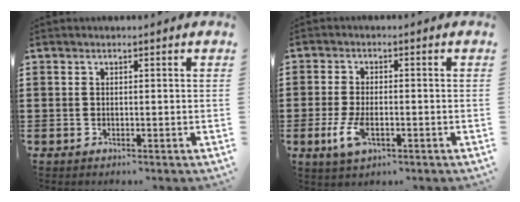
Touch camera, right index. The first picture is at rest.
{"total": 4.8, "force": [-1.5, 2.2, 4.0], "torque": [-0.095, -0.008, -0.033]}